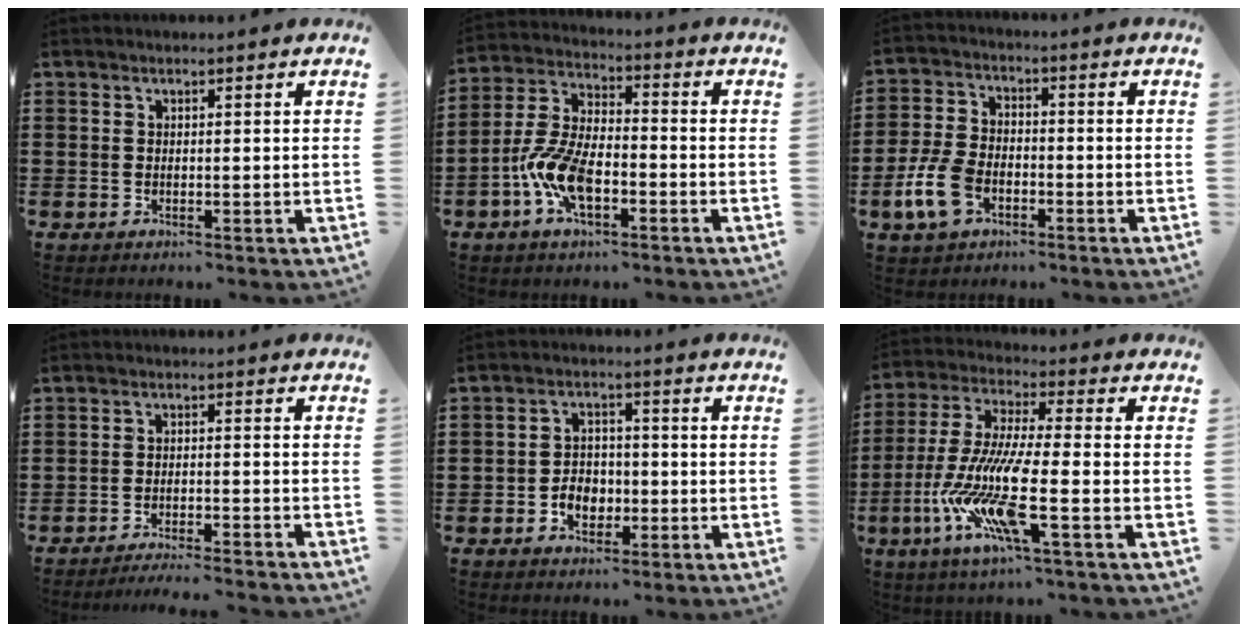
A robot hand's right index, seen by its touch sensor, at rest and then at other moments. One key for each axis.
{"total": 9.4, "fx": -3.4, "fy": 4.3, "fz": 7.6, "tx": -0.189, "ty": -0.009, "tz": -0.069}
{"total": 7.2, "fx": -3.1, "fy": 4.4, "fz": 4.8, "tx": -0.128, "ty": 0.000, "tz": -0.065}
{"total": 3.0, "fx": -2.9, "fy": -0.5, "fz": 0.5, "tx": -0.013, "ty": -0.004, "tz": -0.059}
{"total": 4.2, "fx": -1.5, "fy": 3.1, "fz": 2.4, "tx": -0.043, "ty": -0.001, "tz": -0.029}
{"total": 13.1, "fx": -5.3, "fy": 2.4, "fz": 11.8, "tx": -0.282, "ty": -0.021, "tz": -0.116}